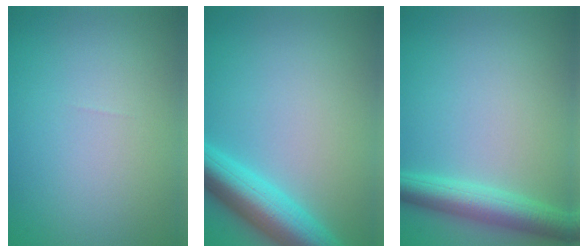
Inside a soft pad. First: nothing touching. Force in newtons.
{"total": 6.6, "press": 6.6, "slide": 0.3}
{"total": 4.4, "press": 4.4, "slide": 0.1}